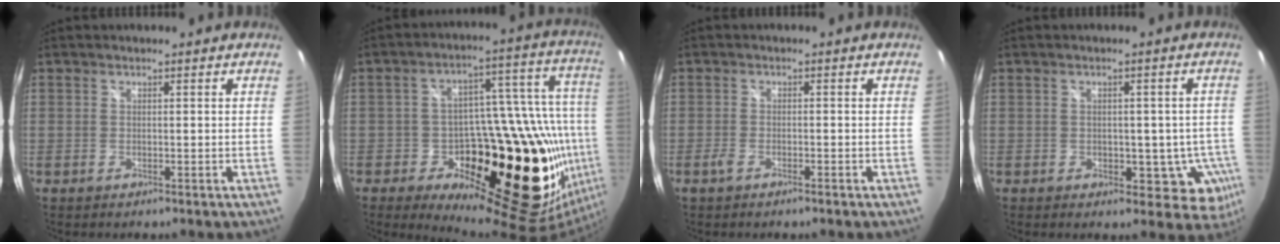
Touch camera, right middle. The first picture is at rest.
{"total": 33.6, "force": [-11.0, 17.4, 26.6], "torque": [-0.393, 0.011, -0.145]}
{"total": 2.2, "force": [-1.7, 0.5, 1.4], "torque": [-0.038, -0.001, -0.036]}
{"total": 8.4, "force": [-2.6, 6.1, 5.2], "torque": [-0.053, 0.009, -0.020]}